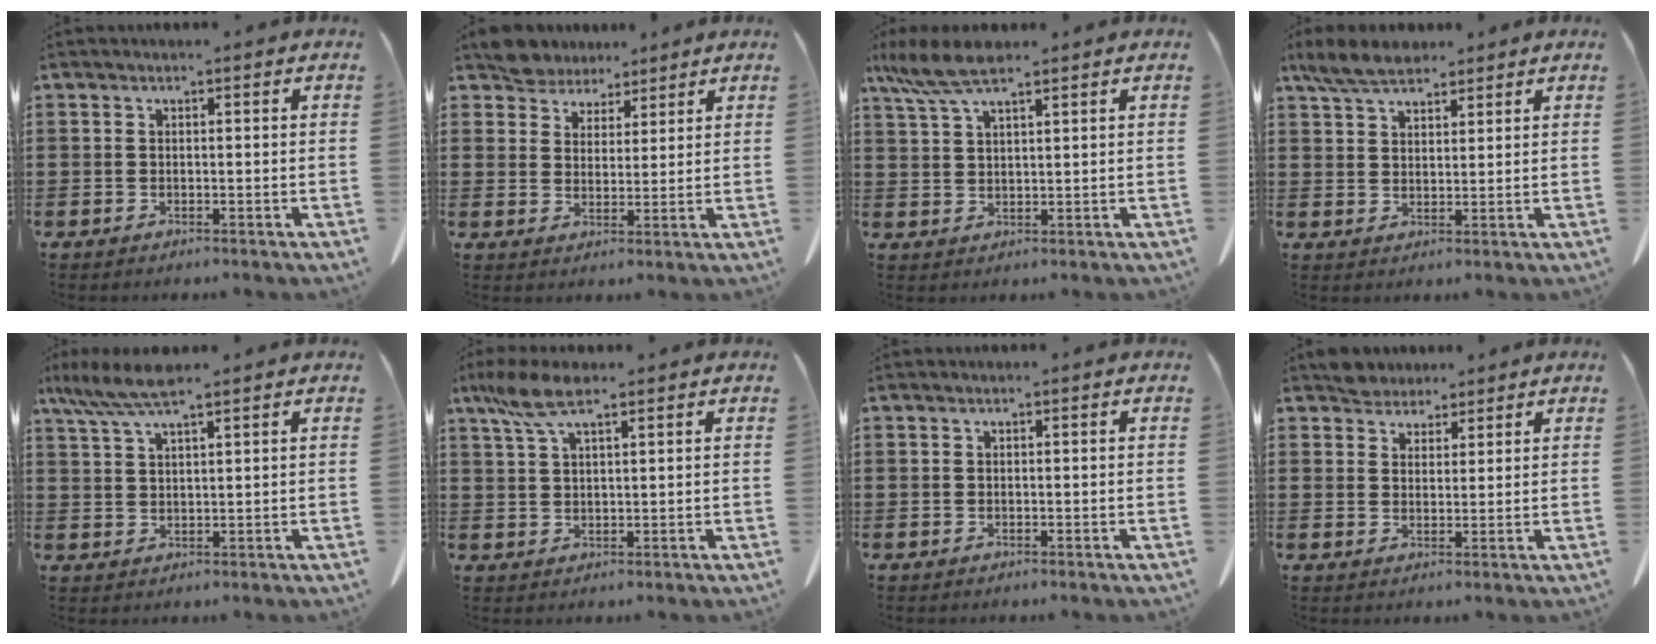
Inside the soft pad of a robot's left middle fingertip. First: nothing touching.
{"total": 5.1, "force": [4.7, 2.0, 0.2], "torque": [-0.025, -0.008, 0.091]}
{"total": 6.6, "force": [4.7, 1.3, 4.4], "torque": [-0.104, -0.006, 0.085]}
{"total": 5.2, "force": [4.4, 1.7, 2.2], "torque": [-0.056, -0.004, 0.085]}
{"total": 6.3, "force": [4.6, 0.7, 4.2], "torque": [-0.100, -0.010, 0.082]}
{"total": 6.0, "force": [3.7, 1.5, 4.5], "torque": [-0.103, -0.003, 0.066]}
{"total": 0.0}
{"total": 3.7, "force": [3.4, 1.4, 0.1], "torque": [-0.014, 0.000, 0.068]}